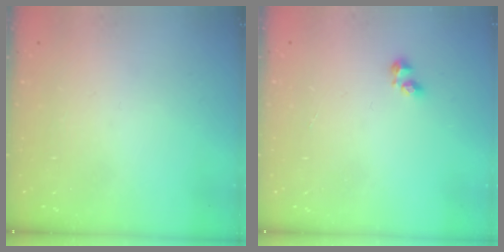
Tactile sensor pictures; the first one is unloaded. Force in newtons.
{"total": 2.5, "press": 2.3, "slide": 0.9}